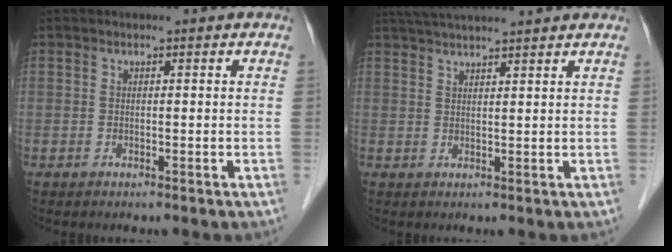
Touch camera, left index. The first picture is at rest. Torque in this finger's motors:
{"motor_torque": [-0.37, -0.83, 0.53, 0.13]}